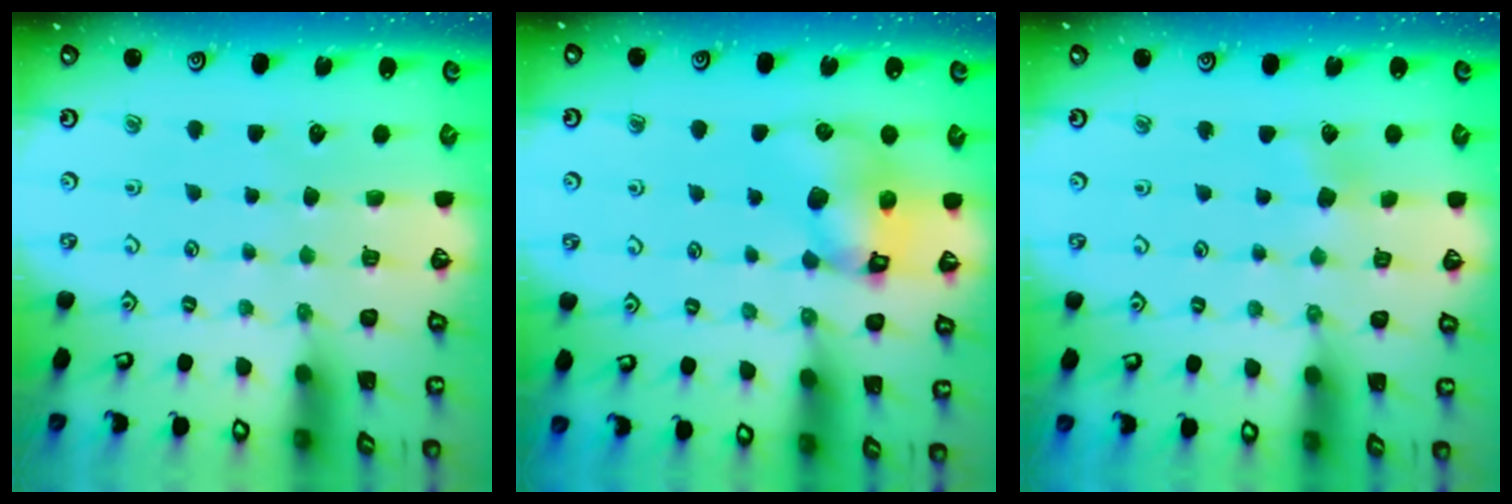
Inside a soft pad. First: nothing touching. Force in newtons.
{"total": 10.7, "press": 10.6, "slide": 1.4}
{"total": 4.4, "press": 4.4, "slide": 0.3}